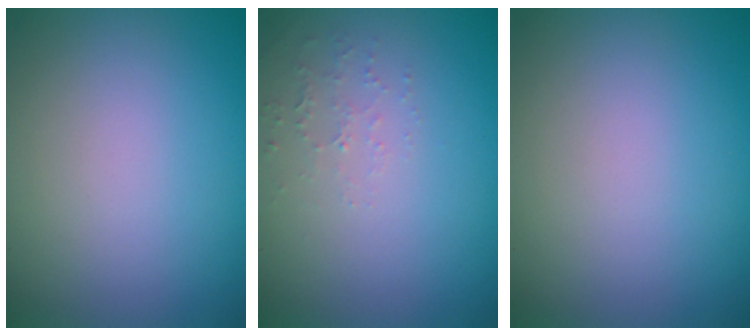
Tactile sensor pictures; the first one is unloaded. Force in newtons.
{"total": 1.3, "press": 1.3, "slide": 0.4}
{"total": 0.0}